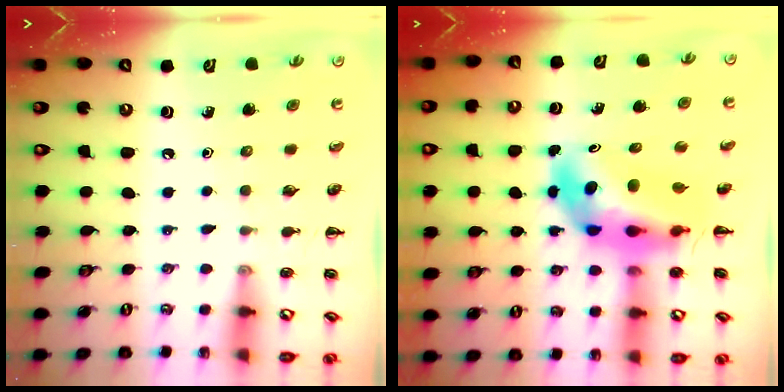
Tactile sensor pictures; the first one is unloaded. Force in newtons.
{"total": 9.6, "press": 9.2, "slide": 3.0}